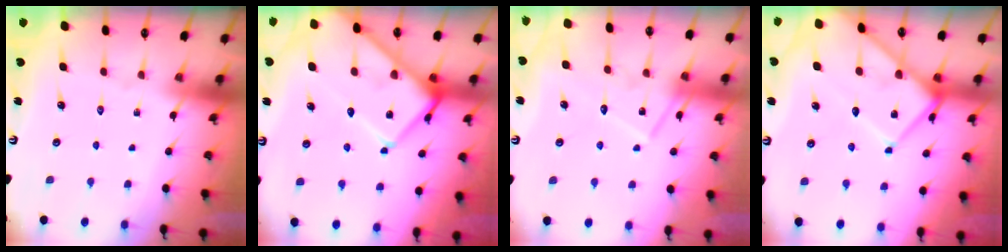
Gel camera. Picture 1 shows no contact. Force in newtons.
{"total": 14.9, "press": 14.9, "slide": 1.3}
{"total": 13.7, "press": 13.7, "slide": 0.9}
{"total": 13.3, "press": 13.2, "slide": 1.3}